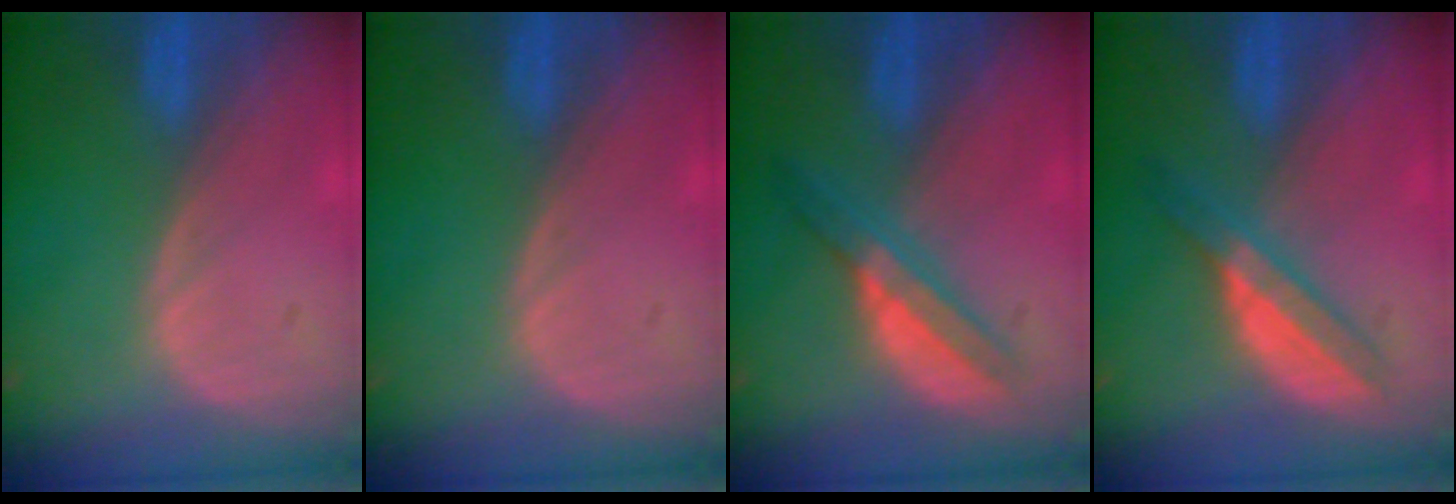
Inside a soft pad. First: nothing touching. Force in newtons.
{"total": 0.0}
{"total": 5.7, "press": 5.3, "slide": 2.1}
{"total": 6.2, "press": 5.4, "slide": 3.0}